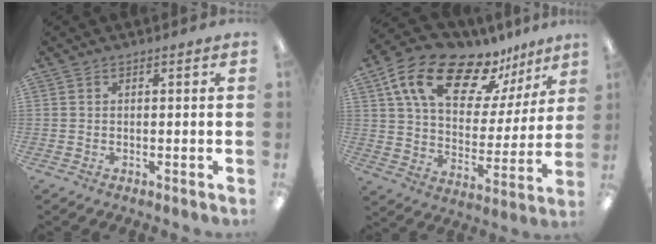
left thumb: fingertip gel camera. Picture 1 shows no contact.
{"total": 19.2, "force": [13.3, 9.2, 10.3], "torque": [-0.184, -0.077, 0.234]}